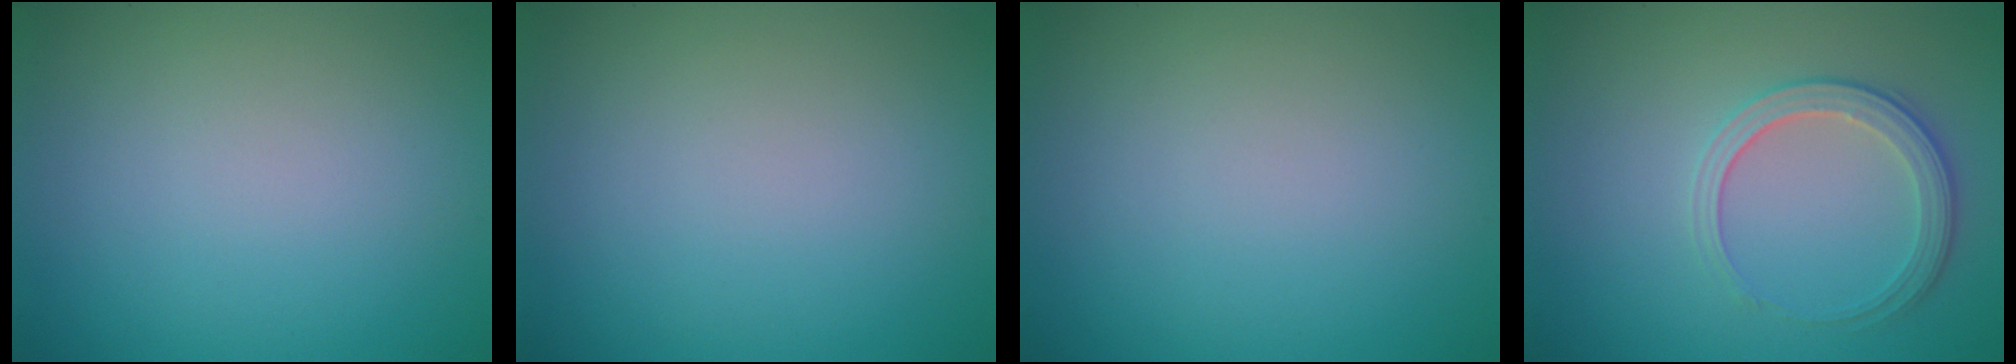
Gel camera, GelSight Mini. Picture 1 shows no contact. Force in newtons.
{"total": 0.0}
{"total": 0.0}
{"total": 2.7, "press": 2.5, "slide": 1.2}